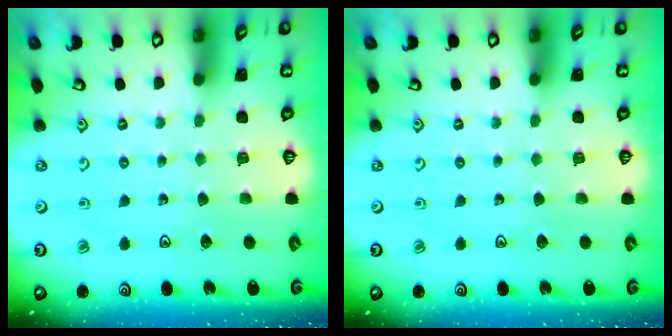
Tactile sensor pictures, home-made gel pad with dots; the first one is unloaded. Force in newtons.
{"total": 0.0}